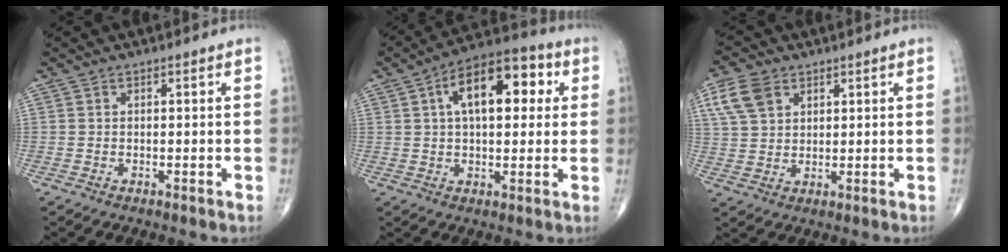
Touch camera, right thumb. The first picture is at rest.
{"total": 14.9, "force": [4.0, 7.5, 12.3], "torque": [-0.168, 0.024, 0.054]}
{"total": 7.3, "force": [3.5, 4.9, 4.2], "torque": [-0.077, -0.002, 0.071]}